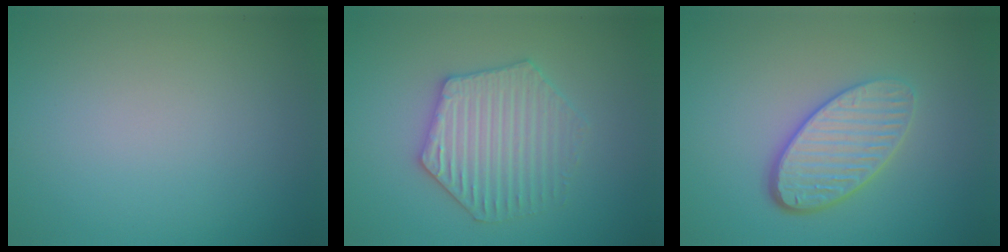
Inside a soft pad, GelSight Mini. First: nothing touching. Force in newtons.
{"total": 4.1, "press": 4.1, "slide": 0.7}
{"total": 4.8, "press": 3.6, "slide": 3.3}